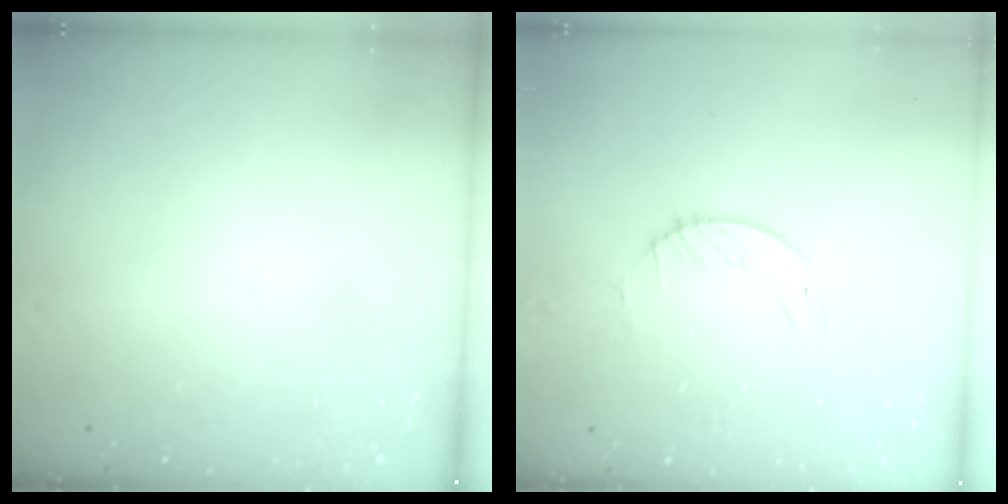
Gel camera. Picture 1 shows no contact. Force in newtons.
{"total": 1.7, "press": 1.7, "slide": 0.2}